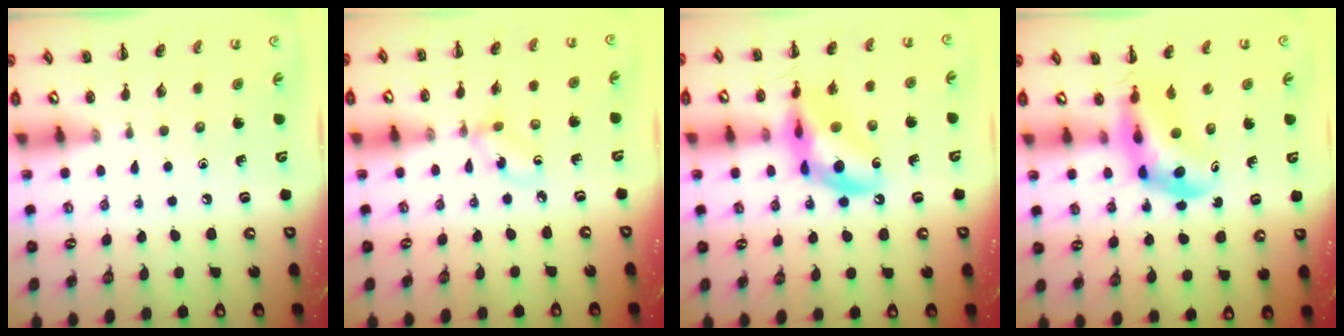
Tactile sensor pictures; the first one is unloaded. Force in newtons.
{"total": 1.6, "press": 1.4, "slide": 0.6}
{"total": 13.9, "press": 13.5, "slide": 3.1}
{"total": 6.0, "press": 5.8, "slide": 1.3}